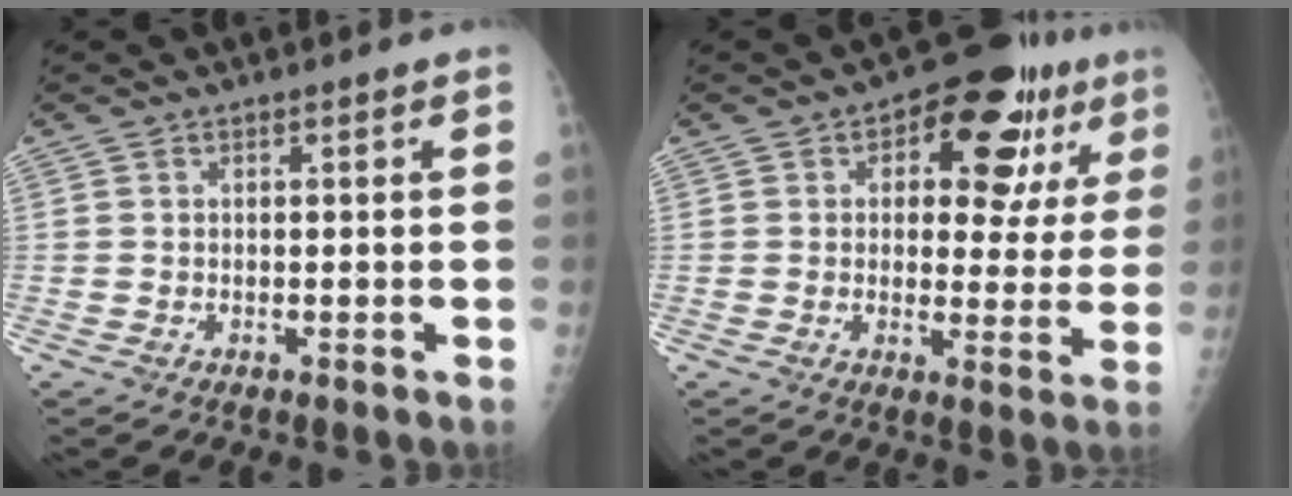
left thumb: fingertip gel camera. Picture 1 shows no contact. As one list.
[{"total": 15.1, "force": [6.2, 8.3, 11.0], "torque": [-0.085, -0.004, 0.077]}]